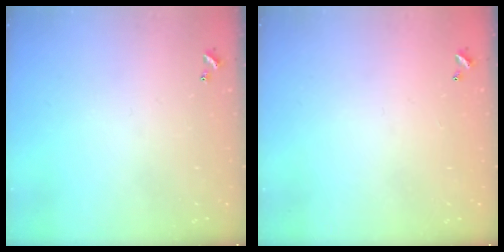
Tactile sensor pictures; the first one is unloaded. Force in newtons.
{"total": 2.8, "press": 2.8, "slide": 0.1}